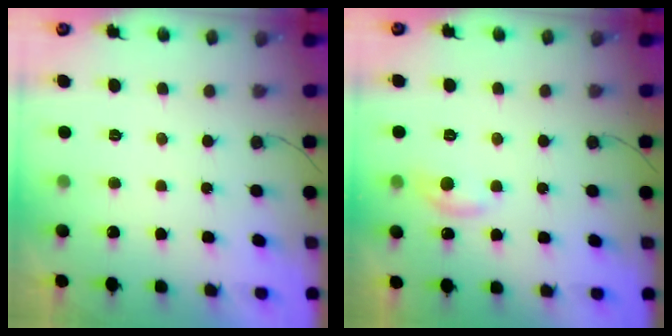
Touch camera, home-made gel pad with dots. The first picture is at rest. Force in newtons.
{"total": 6.1, "press": 6.1, "slide": 0.6}